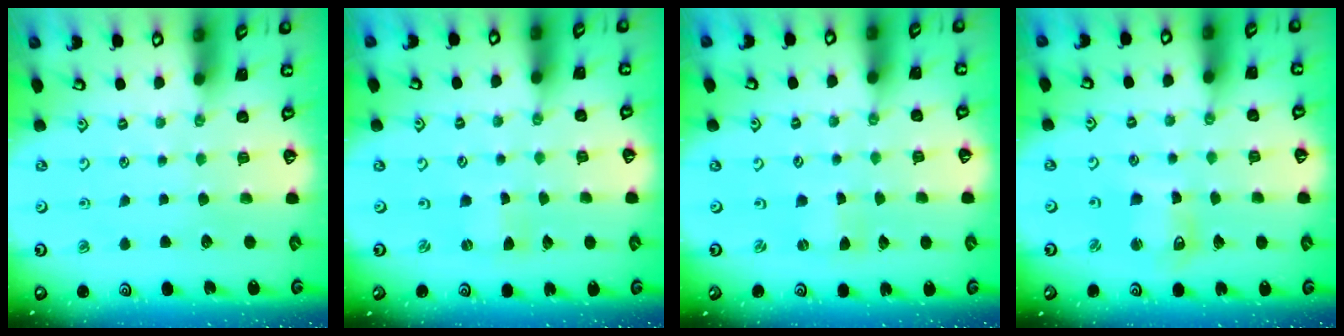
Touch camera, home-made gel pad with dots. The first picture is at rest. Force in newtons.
{"total": 0.0}
{"total": 0.0}
{"total": 6.5, "press": 6.4, "slide": 1.2}